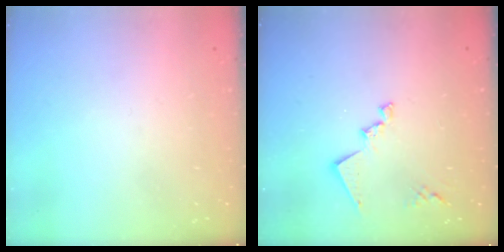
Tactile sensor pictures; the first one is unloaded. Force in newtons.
{"total": 12.4, "press": 12.4, "slide": 0.5}